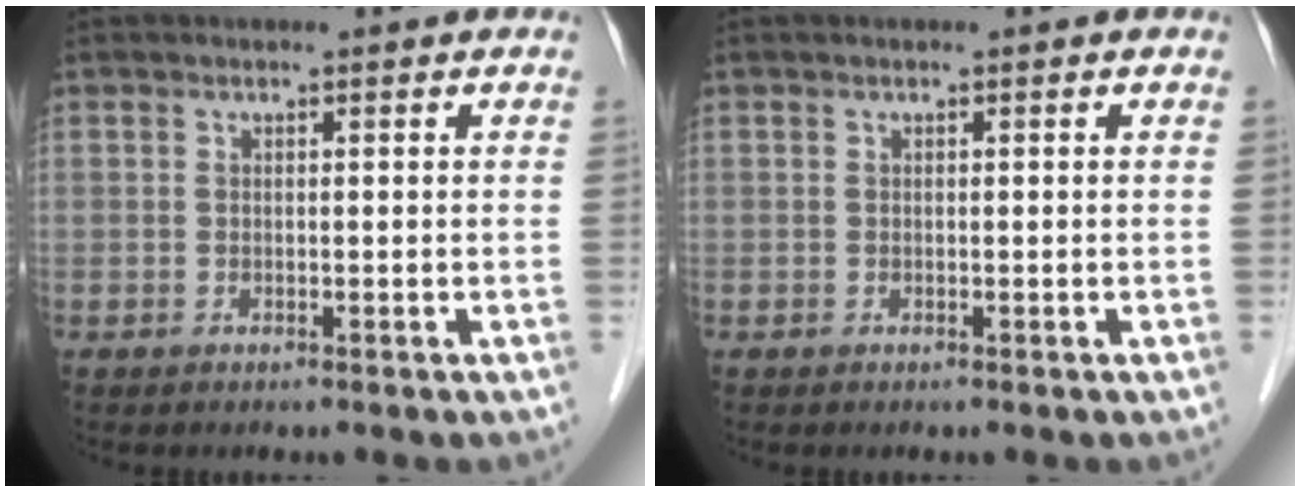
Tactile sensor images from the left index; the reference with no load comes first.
{"total": 0.0}